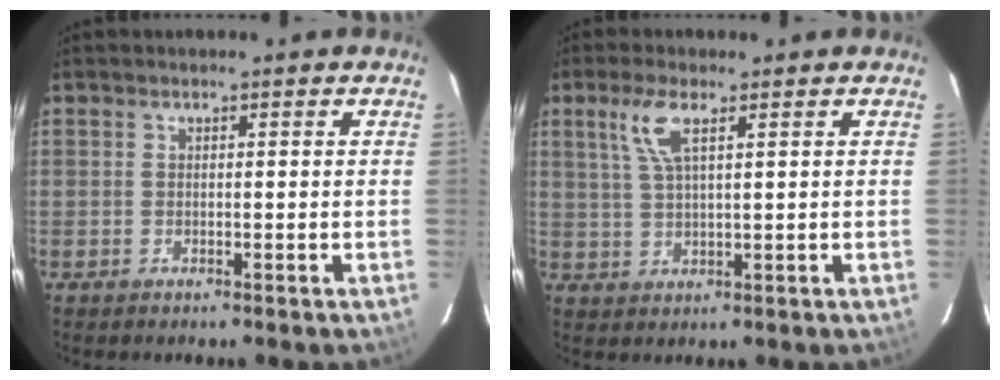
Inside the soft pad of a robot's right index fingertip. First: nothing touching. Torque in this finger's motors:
{"motor_torque": [0.32, -0.11, 0.28, 0.09]}